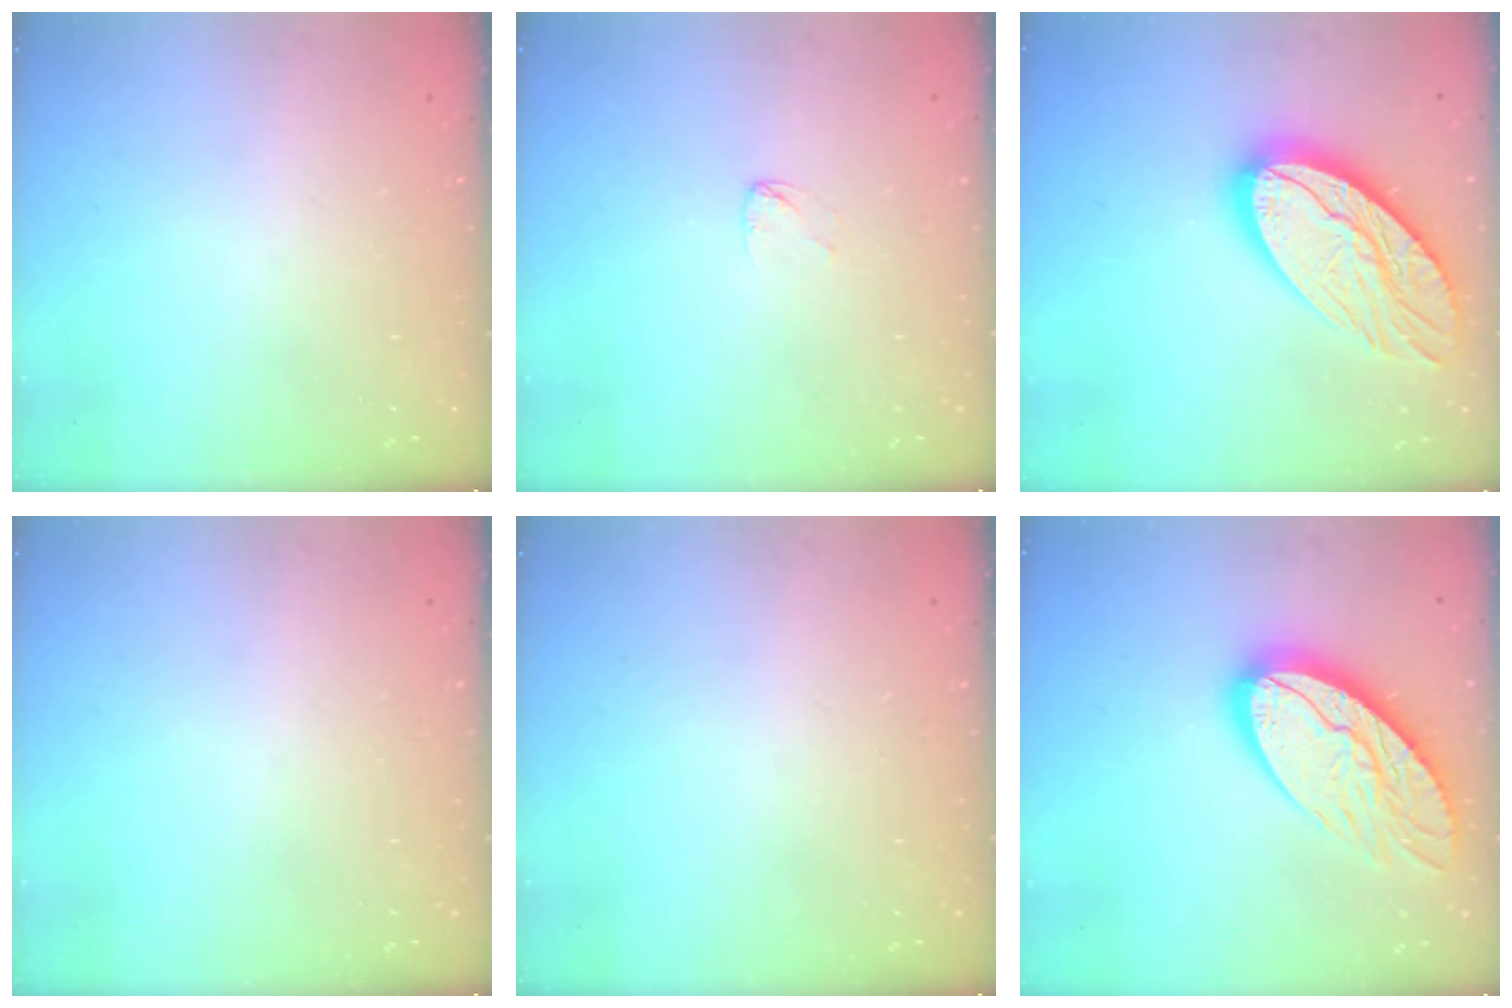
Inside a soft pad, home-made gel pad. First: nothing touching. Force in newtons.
{"total": 2.4, "press": 2.4, "slide": 0.2}
{"total": 20.4, "press": 20.3, "slide": 1.7}
{"total": 0.0}
{"total": 0.0}
{"total": 18.6, "press": 18.6, "slide": 1.6}